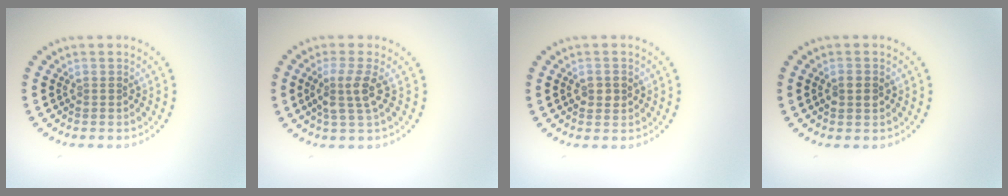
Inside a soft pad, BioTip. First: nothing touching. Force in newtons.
{"total": 2.7, "press": 2.2, "slide": 1.6}
{"total": 1.6, "press": 1.6, "slide": 0.2}
{"total": 1.5, "press": 1.4, "slide": 0.1}